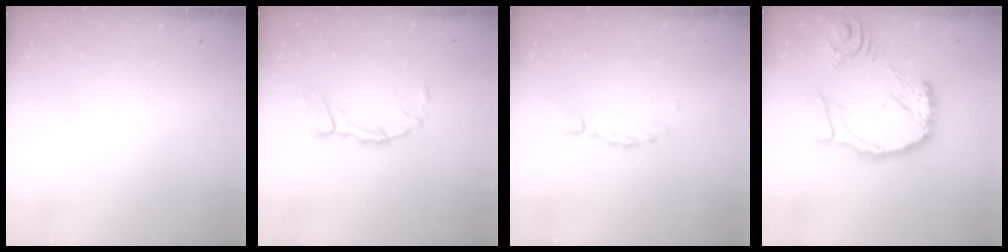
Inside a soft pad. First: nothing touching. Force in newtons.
{"total": 9.0, "press": 8.9, "slide": 1.1}
{"total": 0.0}
{"total": 19.4, "press": 19.2, "slide": 2.1}